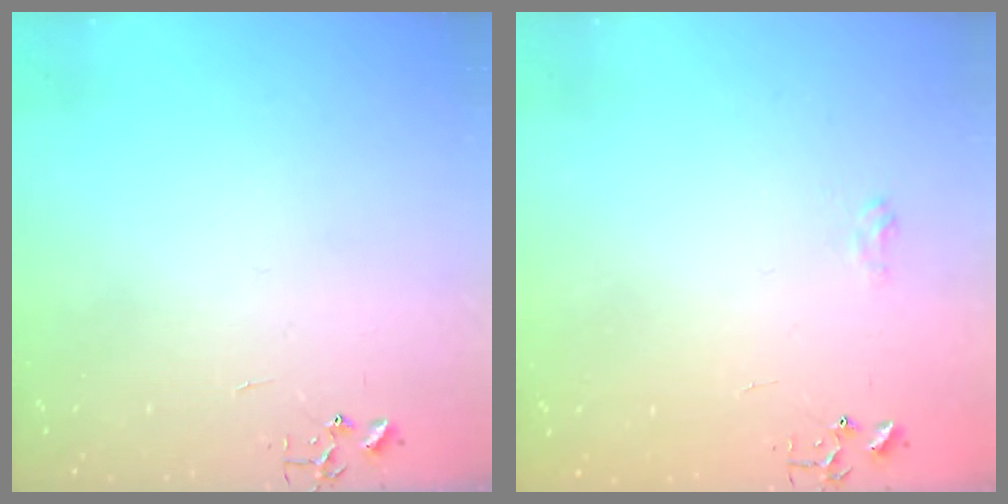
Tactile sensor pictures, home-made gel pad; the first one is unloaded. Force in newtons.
{"total": 6.5, "press": 6.5, "slide": 0.6}